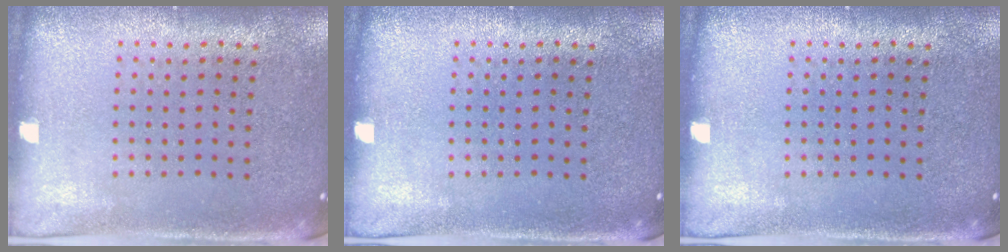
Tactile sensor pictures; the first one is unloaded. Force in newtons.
{"total": 0.0}
{"total": 0.0}